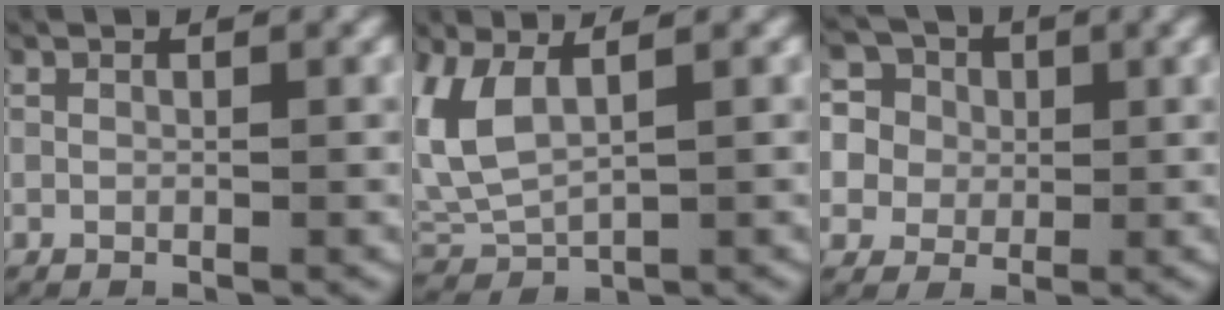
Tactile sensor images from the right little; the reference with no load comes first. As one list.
[{"total": 6.6, "force": [1.5, 4.8, 4.3], "torque": [-0.125, -0.004, 0.036]}, {"total": 9.4, "force": [0.2, 8.8, 3.4], "torque": [-0.125, -0.023, -0.007]}]